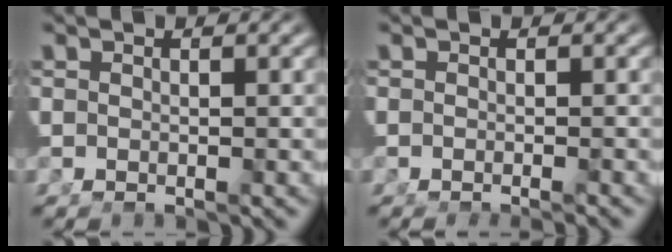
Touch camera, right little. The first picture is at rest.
{"total": 1.4, "force": [-1.4, 0.0, 0.4], "torque": [-0.004, -0.002, -0.019]}